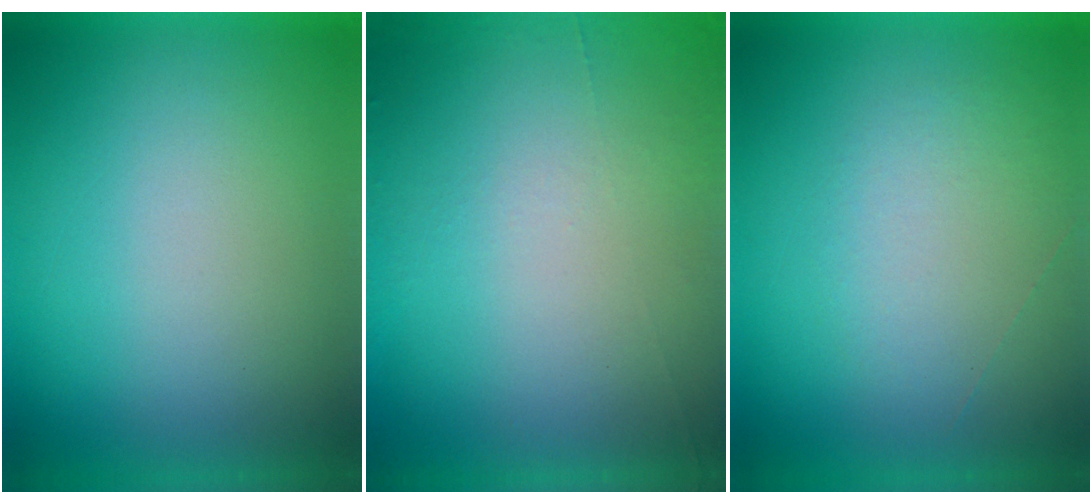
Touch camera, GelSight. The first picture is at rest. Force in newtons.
{"total": 4.5}
{"total": 1.0}